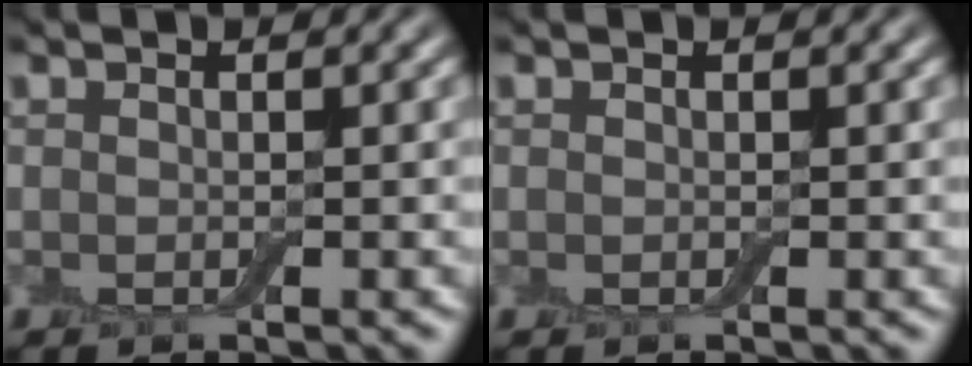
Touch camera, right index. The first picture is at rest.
{"total": 0.0}